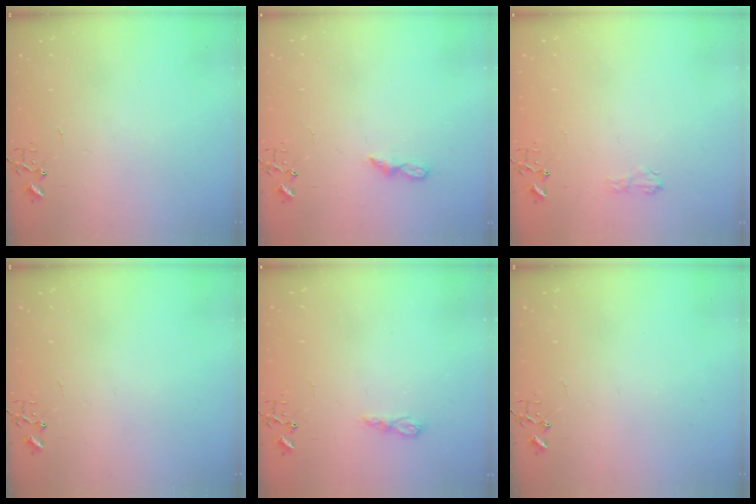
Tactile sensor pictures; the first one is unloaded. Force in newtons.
{"total": 5.5, "press": 5.5, "slide": 0.5}
{"total": 6.3, "press": 6.3, "slide": 0.8}
{"total": 0.0}
{"total": 5.5, "press": 5.5, "slide": 0.6}
{"total": 0.0}